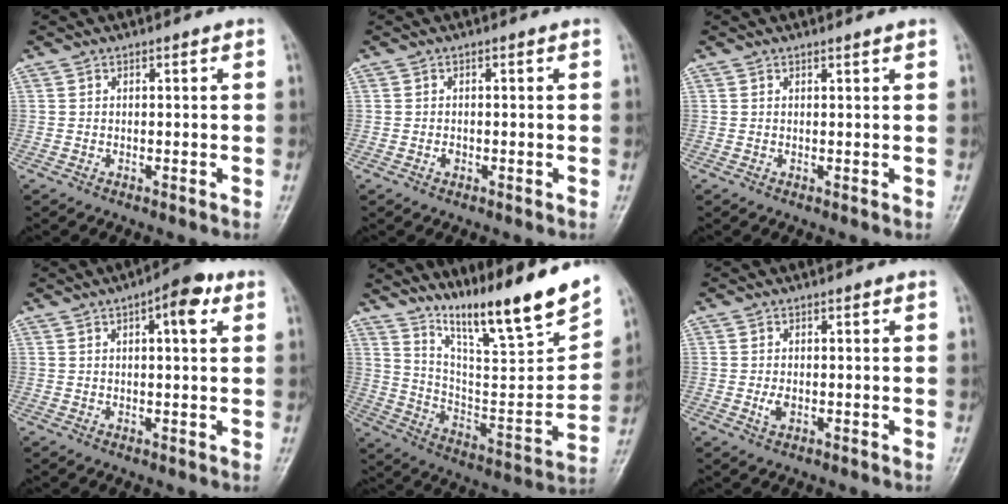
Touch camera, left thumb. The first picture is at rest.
{"total": 1.0, "force": [-0.4, 0.7, 0.6], "torque": [-0.006, 0.002, -0.006]}
{"total": 0.7, "force": [0.6, -0.1, 0.3], "torque": [-0.010, -0.003, 0.013]}
{"total": 6.8, "force": [2.8, 2.3, 5.8], "torque": [-0.071, 0.006, 0.032]}
{"total": 20.4, "force": [15.7, 1.4, 12.9], "torque": [-0.175, -0.093, 0.273]}
{"total": 2.0, "force": [-0.3, 1.2, 1.6], "torque": [-0.030, -0.002, -0.006]}